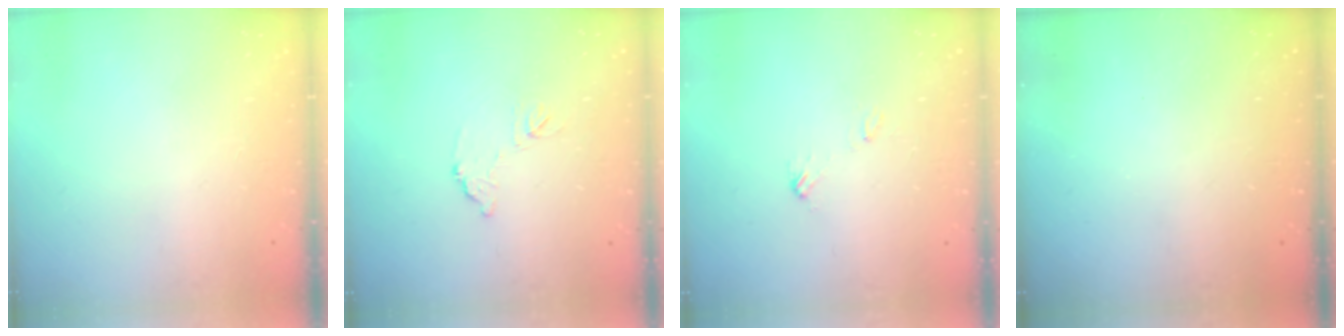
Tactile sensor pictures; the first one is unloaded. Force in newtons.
{"total": 7.1, "press": 7.1, "slide": 0.4}
{"total": 4.0, "press": 4.0, "slide": 0.3}
{"total": 3.0, "press": 3.0, "slide": 0.1}